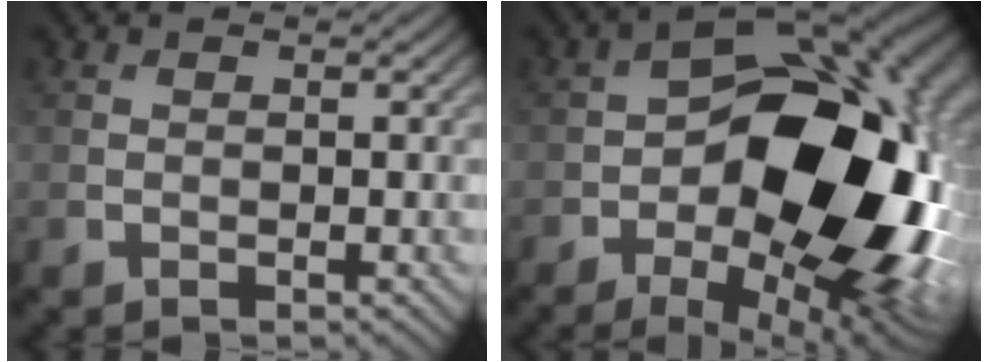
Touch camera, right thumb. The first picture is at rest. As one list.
[{"total": 20.8, "force": [-2.5, 12.2, 16.7], "torque": [-0.254, -0.023, -0.023]}]